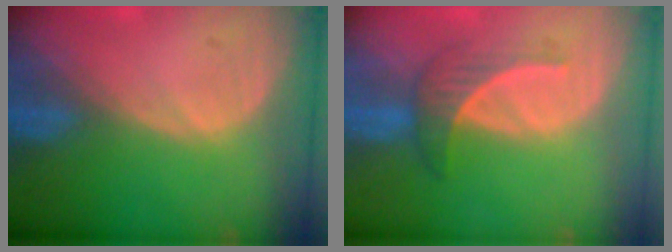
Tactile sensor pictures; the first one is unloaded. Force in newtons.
{"total": 3.8, "press": 3.8, "slide": 0.8}